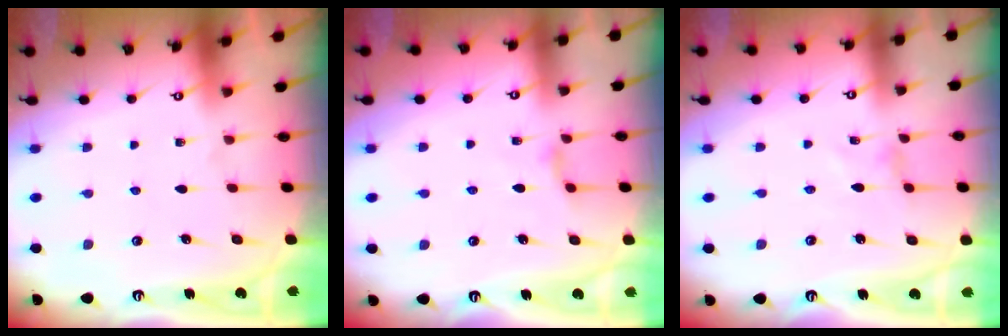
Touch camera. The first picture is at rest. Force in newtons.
{"total": 1.4, "press": 1.4, "slide": 0.4}
{"total": 0.0}